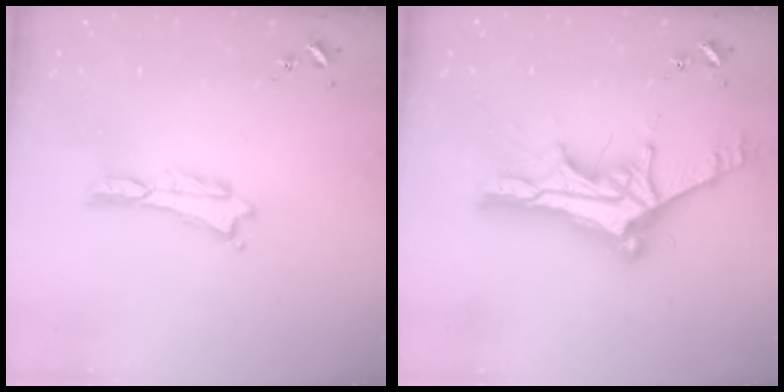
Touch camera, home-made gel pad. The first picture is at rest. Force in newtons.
{"total": 12.0, "press": 11.9, "slide": 1.1}